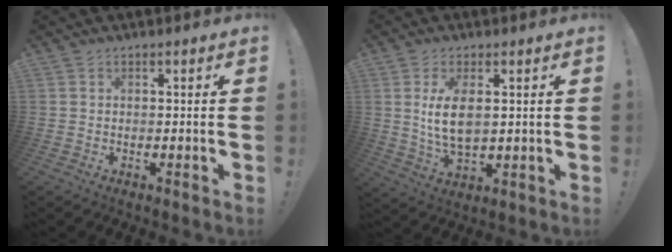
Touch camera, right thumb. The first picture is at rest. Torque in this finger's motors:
{"motor_torque": [0.05, 0.19, 0.44, 0.66, 0.03]}